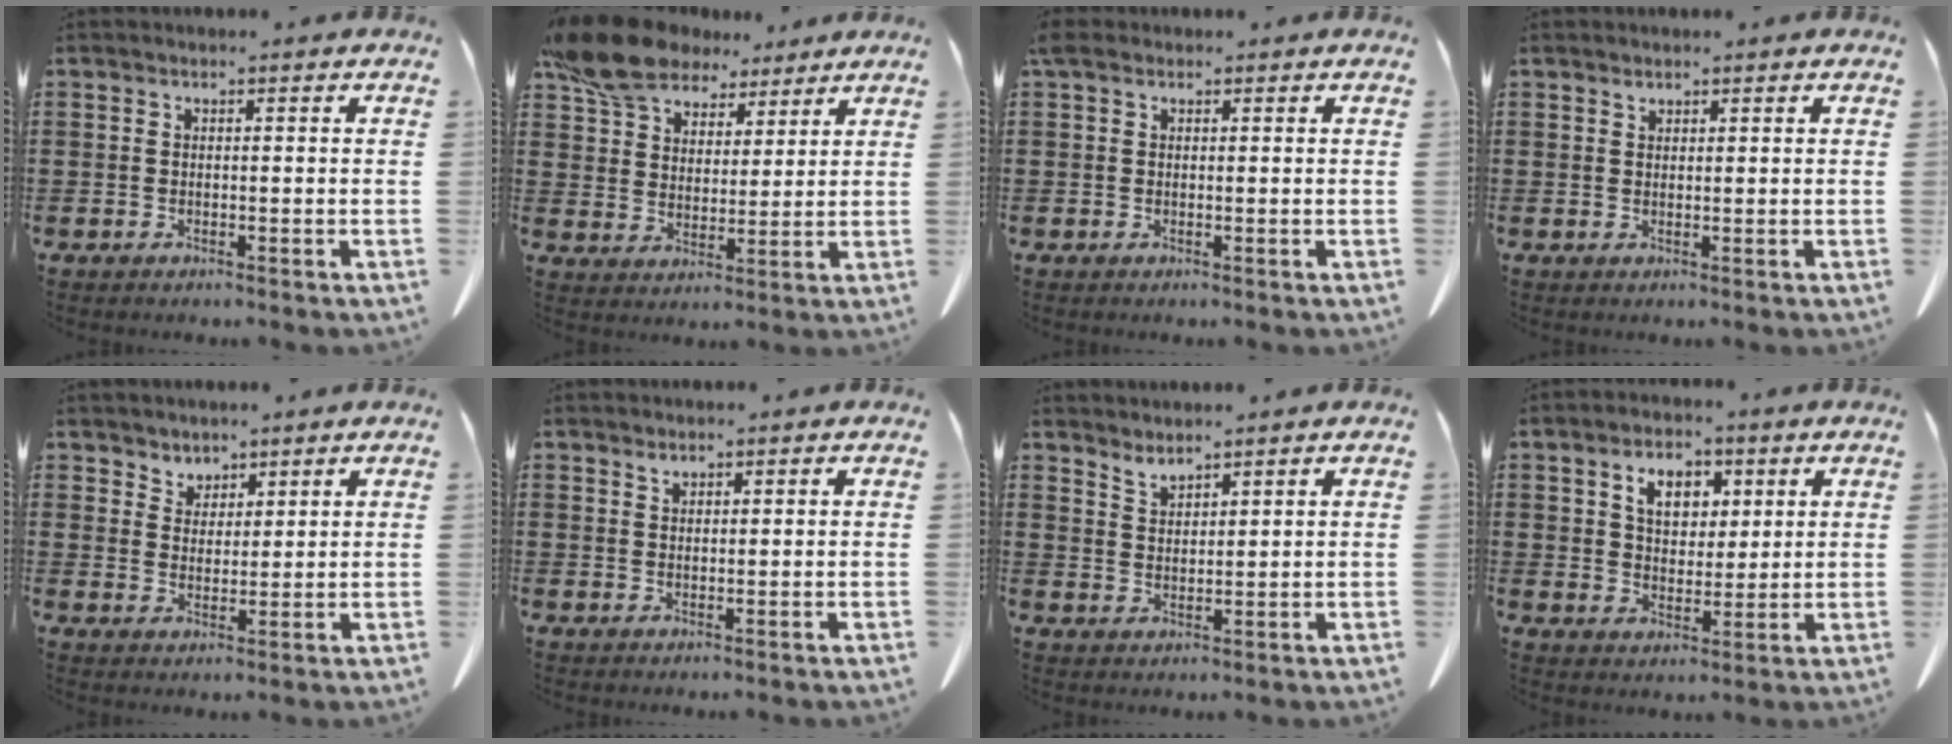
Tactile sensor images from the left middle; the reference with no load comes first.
{"total": 10.8, "force": [9.0, 4.6, 4.0], "torque": [-0.111, -0.027, 0.171]}
{"total": 1.3, "force": [0.7, 0.8, 0.6], "torque": [-0.016, 0.005, 0.014]}
{"total": 0.9, "force": [0.9, 0.2, 0.1], "torque": [-0.005, -0.003, 0.019]}
{"total": 3.4, "force": [3.0, 1.7, -0.2], "torque": [-0.010, -0.004, 0.057]}
{"total": 1.2, "force": [1.2, 0.2, 0.2], "torque": [-0.007, -0.004, 0.024]}
{"total": 2.4, "force": [2.4, -0.1, 0.0], "torque": [-0.007, -0.008, 0.048]}
{"total": 6.0, "force": [3.0, 4.0, 3.2], "torque": [-0.065, 0.010, 0.051]}